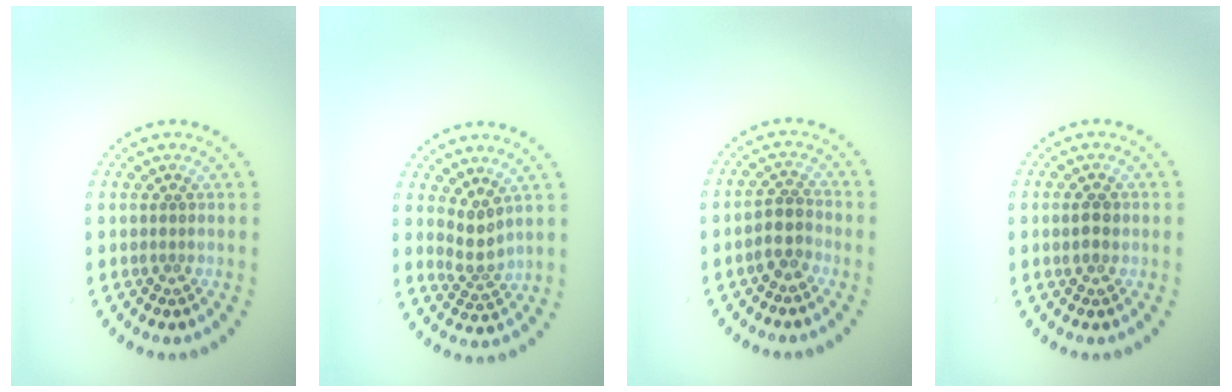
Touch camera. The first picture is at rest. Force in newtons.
{"total": 2.2, "press": 1.5, "slide": 1.6}
{"total": 2.1, "press": 1.8, "slide": 1.1}
{"total": 1.6, "press": 1.6, "slide": 0.1}